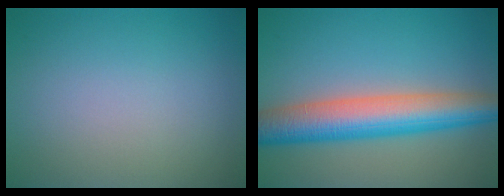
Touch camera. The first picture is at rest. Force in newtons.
{"total": 8.1, "press": 8.1, "slide": 0.4}